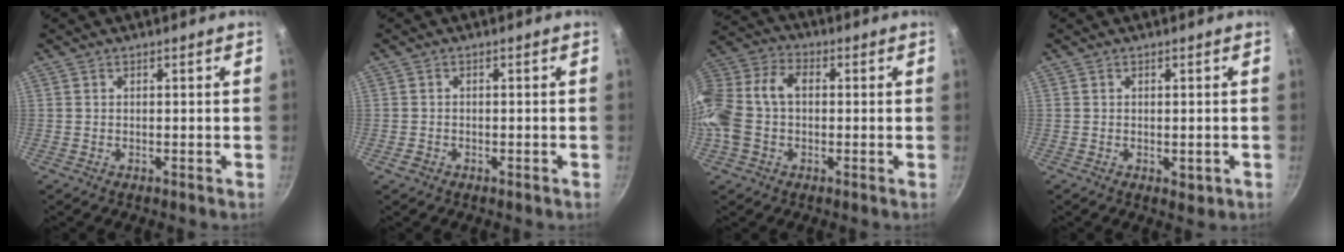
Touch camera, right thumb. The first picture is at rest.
{"total": 1.2, "force": [-0.8, 0.8, 0.5], "torque": [-0.015, 0.005, -0.013]}
{"total": 14.6, "force": [-0.7, 10.4, 10.3], "torque": [-0.203, 0.041, -0.034]}
{"total": 2.1, "force": [-0.6, 1.1, 1.7], "torque": [-0.022, -0.006, -0.005]}